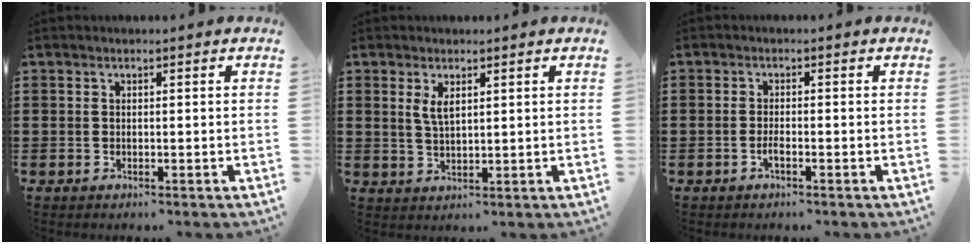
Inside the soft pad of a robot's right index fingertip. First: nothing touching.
{"total": 2.8, "force": [1.3, 1.0, 2.2], "torque": [-0.048, 0.004, 0.021]}
{"total": 1.5, "force": [-0.8, 0.3, 1.2], "torque": [-0.025, -0.002, -0.013]}